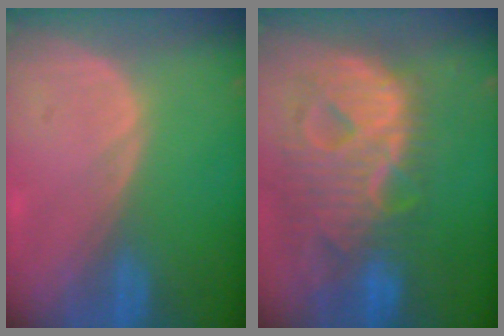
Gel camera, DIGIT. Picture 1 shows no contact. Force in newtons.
{"total": 13.0, "press": 10.9, "slide": 7.0}